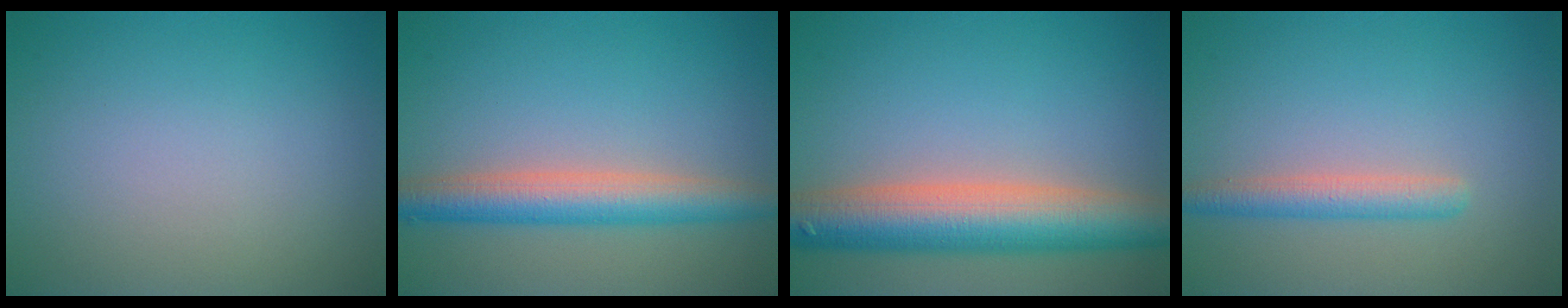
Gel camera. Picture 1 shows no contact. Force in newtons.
{"total": 5.0, "press": 5.0, "slide": 0.1}
{"total": 8.9, "press": 8.9, "slide": 0.5}
{"total": 2.6, "press": 2.6, "slide": 0.1}